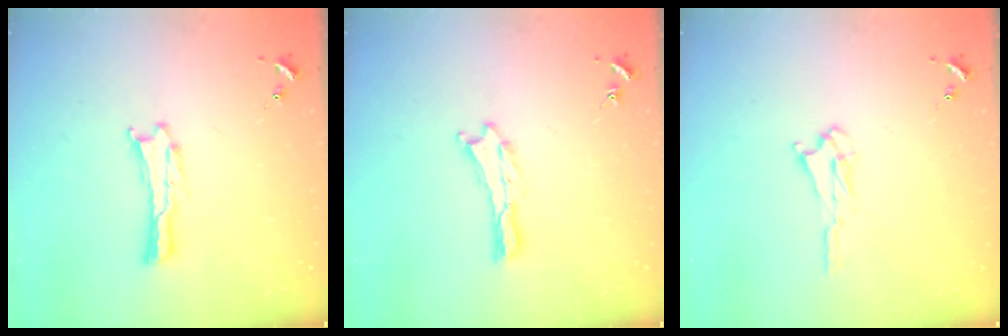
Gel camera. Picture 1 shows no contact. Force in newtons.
{"total": 0.0}
{"total": 2.5, "press": 2.5, "slide": 0.3}